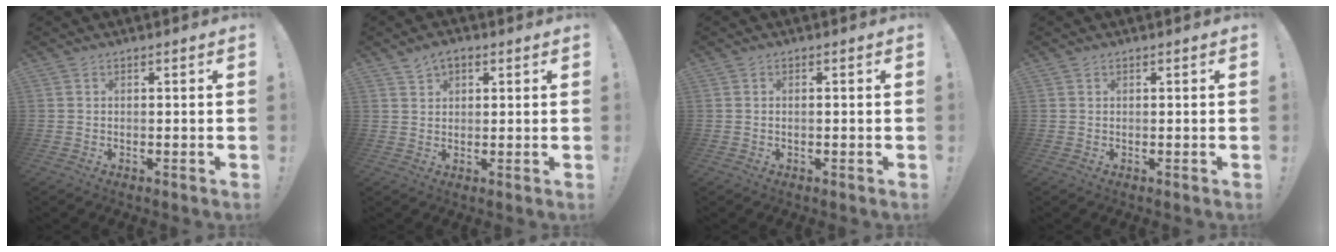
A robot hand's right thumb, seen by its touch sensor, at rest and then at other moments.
{"total": 3.6, "force": [2.1, 2.4, 1.7], "torque": [-0.025, -0.007, 0.037]}
{"total": 0.9, "force": [-0.4, 0.1, 0.8], "torque": [-0.018, 0.003, -0.007]}
{"total": 0.0}